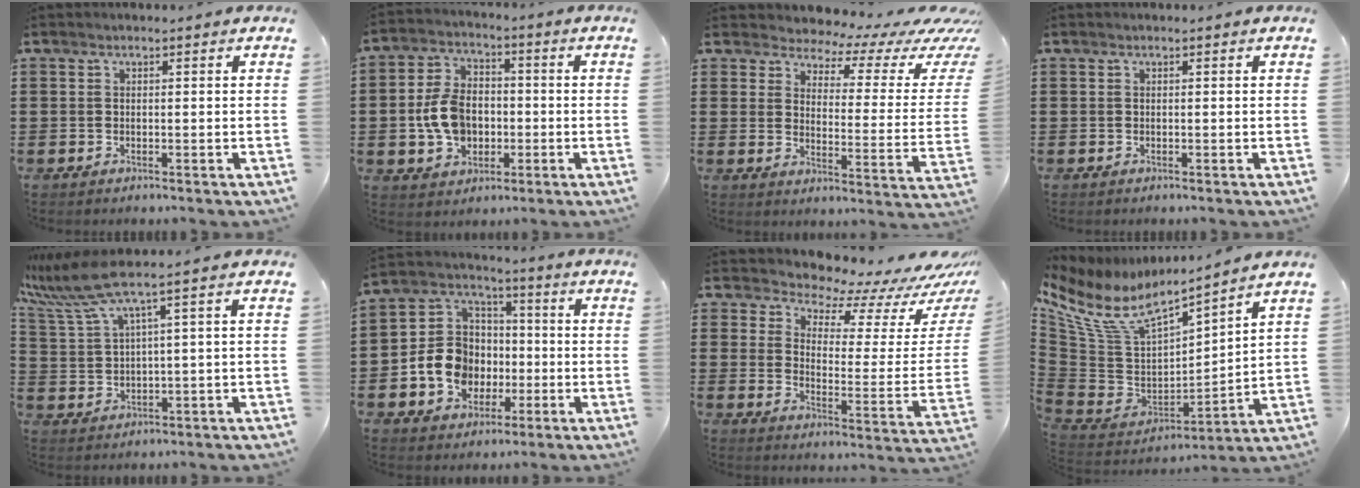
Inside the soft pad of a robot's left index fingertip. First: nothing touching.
{"total": 8.4, "force": [-1.2, 6.2, 5.6], "torque": [-0.134, 0.010, -0.024]}
{"total": 4.5, "force": [4.0, 1.7, 1.4], "torque": [-0.037, -0.038, 0.061]}
{"total": 0.0}
{"total": 6.6, "force": [4.4, 0.3, 4.9], "torque": [-0.128, -0.027, 0.073]}
{"total": 10.4, "force": [-2.4, 9.1, 4.5], "torque": [-0.131, 0.015, -0.047]}
{"total": 6.0, "force": [5.9, 1.1, 1.0], "torque": [-0.031, -0.063, 0.093]}
{"total": 9.7, "force": [6.3, 3.7, 6.4], "torque": [-0.161, -0.048, 0.105]}